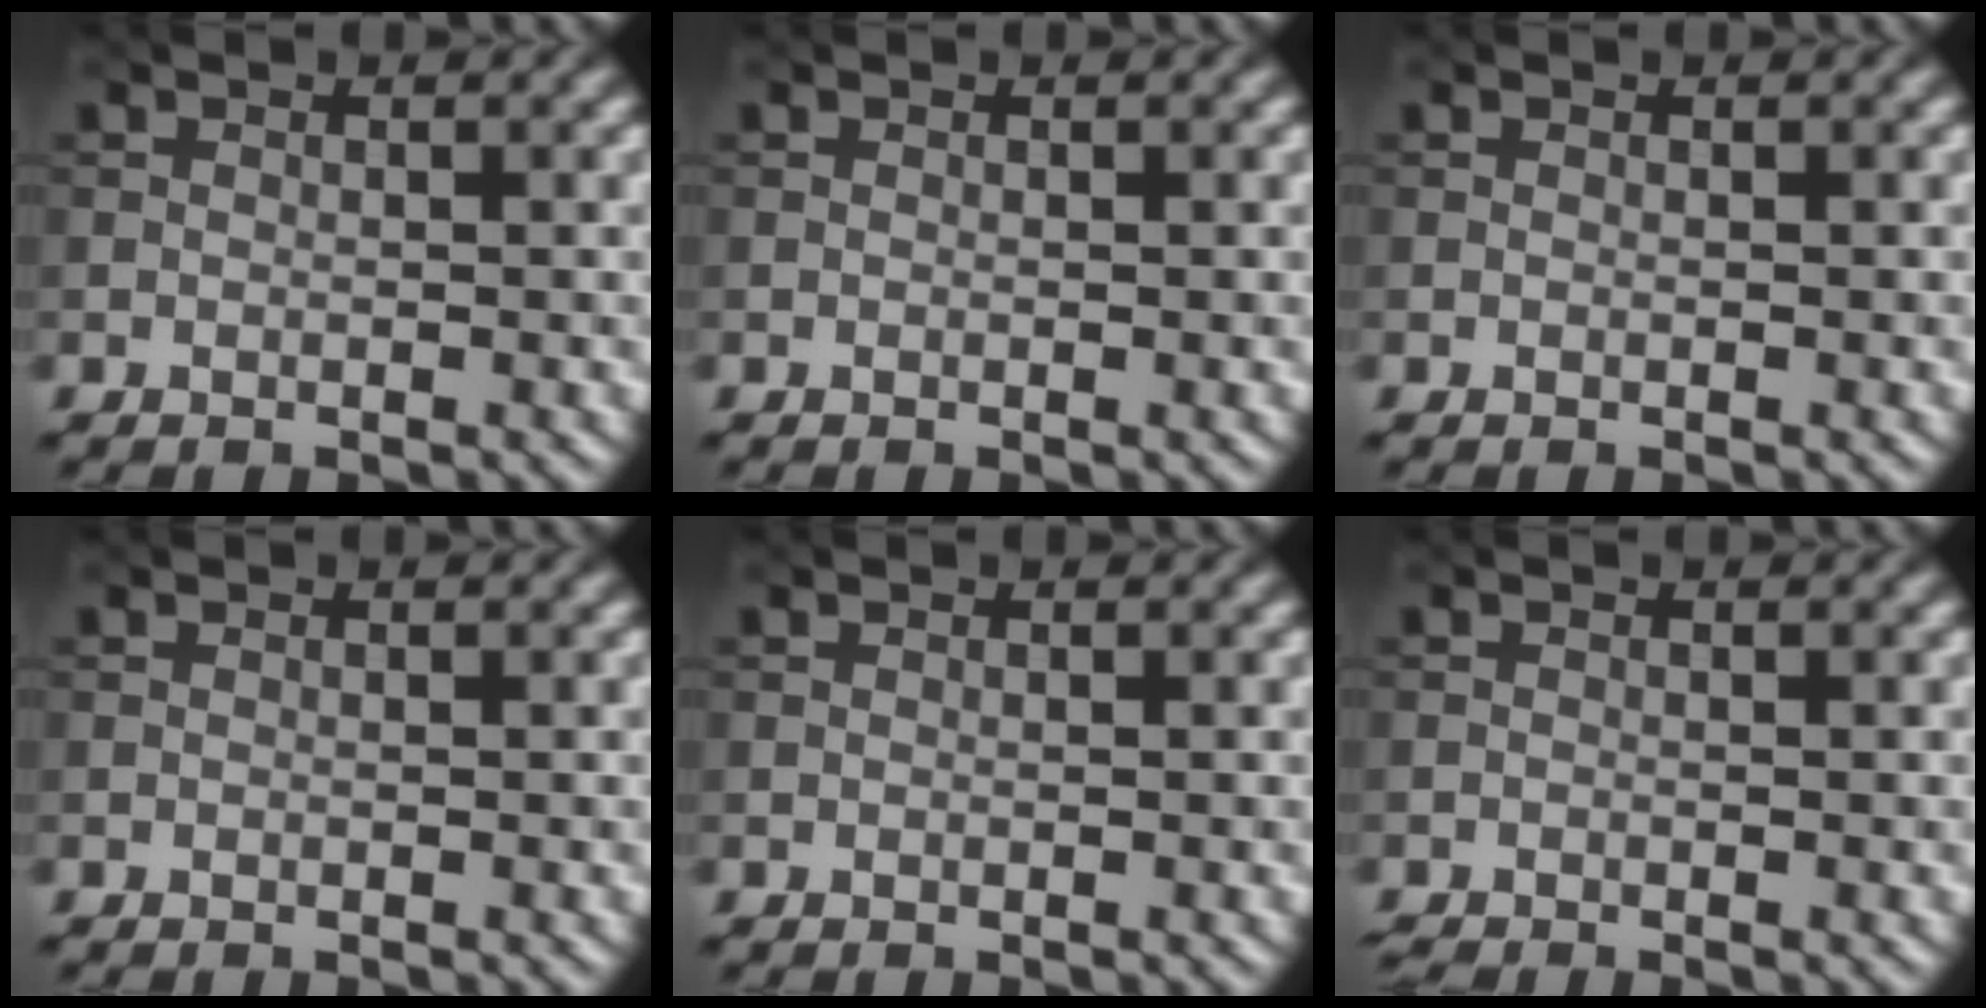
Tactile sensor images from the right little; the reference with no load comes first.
{"total": 0.0}
{"total": 0.0}
{"total": 0.0}
{"total": 0.0}
{"total": 0.8, "force": [-0.8, 0.0, 0.2], "torque": [0.000, -0.005, -0.018]}